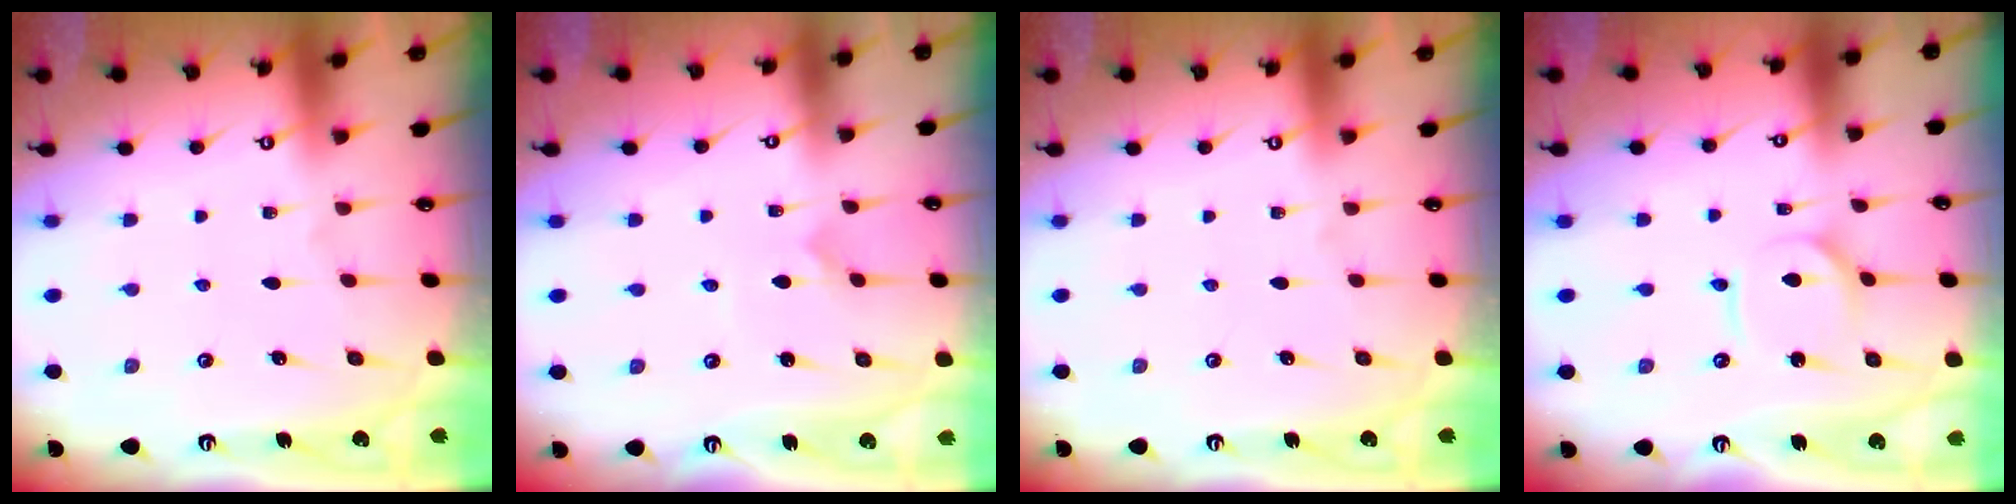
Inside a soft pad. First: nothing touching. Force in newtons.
{"total": 1.2, "press": 1.2, "slide": 0.0}
{"total": 0.0}
{"total": 2.5, "press": 2.5, "slide": 0.2}